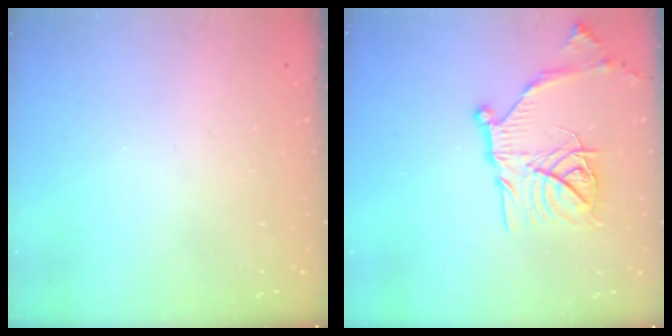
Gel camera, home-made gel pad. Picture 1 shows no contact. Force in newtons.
{"total": 19.5, "press": 19.4, "slide": 1.7}